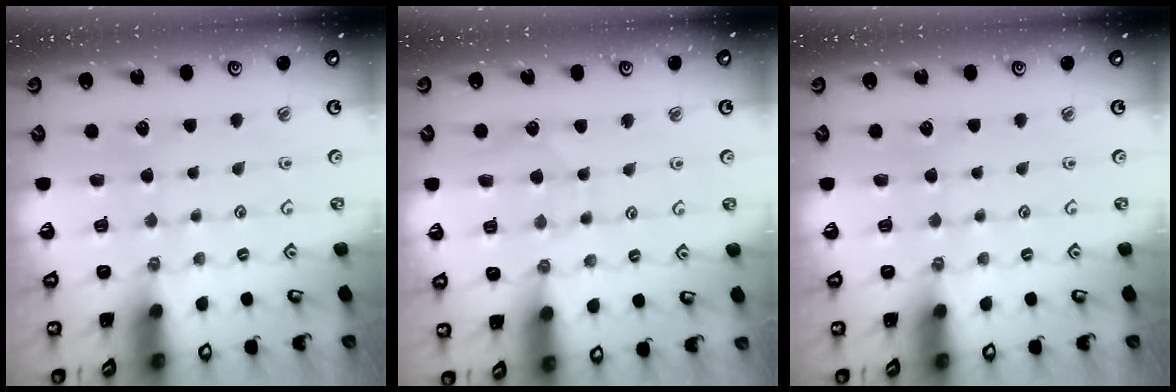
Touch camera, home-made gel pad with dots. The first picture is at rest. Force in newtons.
{"total": 5.1, "press": 5.0, "slide": 0.5}
{"total": 0.0}